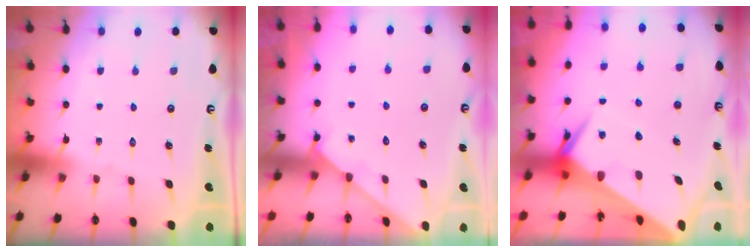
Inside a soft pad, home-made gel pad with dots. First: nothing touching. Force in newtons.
{"total": 2.3, "press": 2.3, "slide": 0.4}
{"total": 9.3, "press": 9.3, "slide": 0.6}